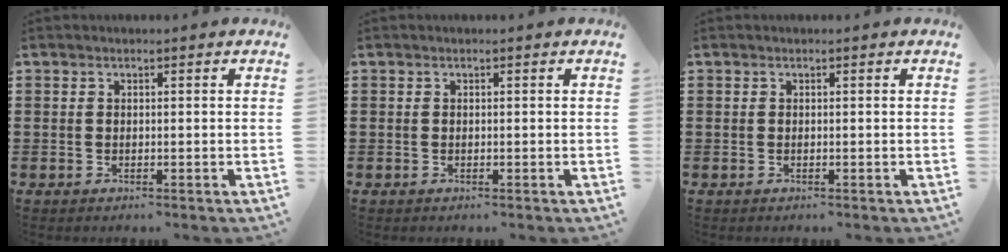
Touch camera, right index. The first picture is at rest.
{"total": 0.0}
{"total": 0.0}